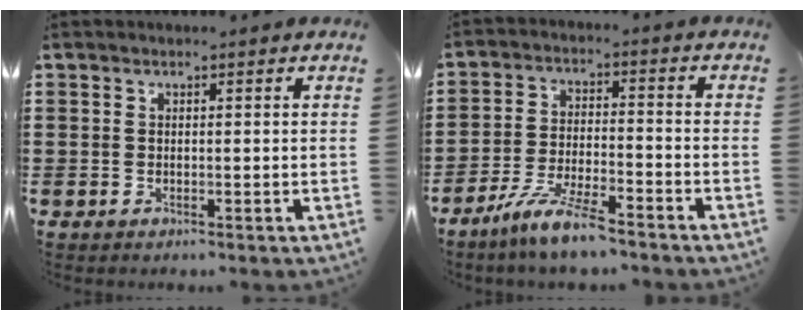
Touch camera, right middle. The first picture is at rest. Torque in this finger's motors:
{"motor_torque": [2.14, 0.00, 0.42, 0.13]}